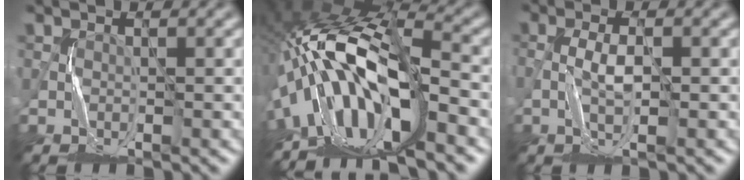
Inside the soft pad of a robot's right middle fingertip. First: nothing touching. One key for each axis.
{"total": 13.8, "fx": -5.3, "fy": 5.3, "fz": 11.6, "tx": -0.208, "ty": 0.008, "tz": -0.101}
{"total": 2.5, "fx": -0.4, "fy": 0.7, "fz": 2.4, "tx": -0.055, "ty": 0.003, "tz": -0.011}